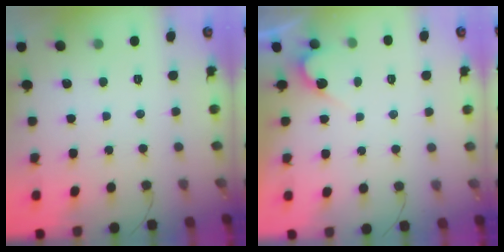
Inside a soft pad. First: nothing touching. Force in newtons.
{"total": 2.7, "press": 2.7, "slide": 0.2}